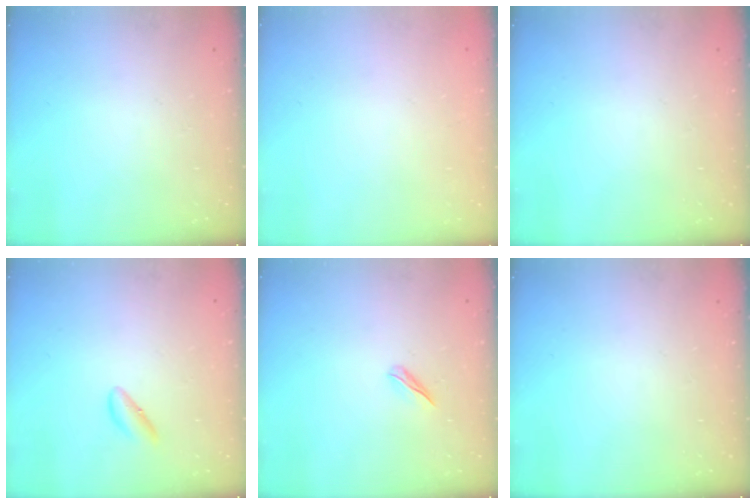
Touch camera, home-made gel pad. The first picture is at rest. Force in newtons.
{"total": 2.2, "press": 2.2, "slide": 0.1}
{"total": 0.0}
{"total": 2.8, "press": 2.7, "slide": 0.8}
{"total": 3.4, "press": 3.3, "slide": 0.8}
{"total": 0.0}